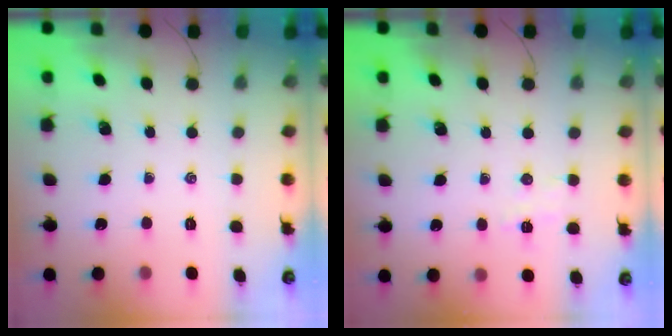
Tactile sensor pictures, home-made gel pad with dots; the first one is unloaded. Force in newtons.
{"total": 4.7, "press": 4.5, "slide": 1.3}